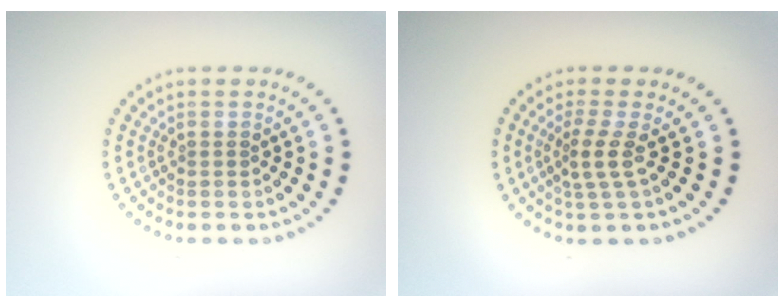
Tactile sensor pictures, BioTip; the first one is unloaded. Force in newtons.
{"total": 2.2, "press": 1.5, "slide": 1.7}